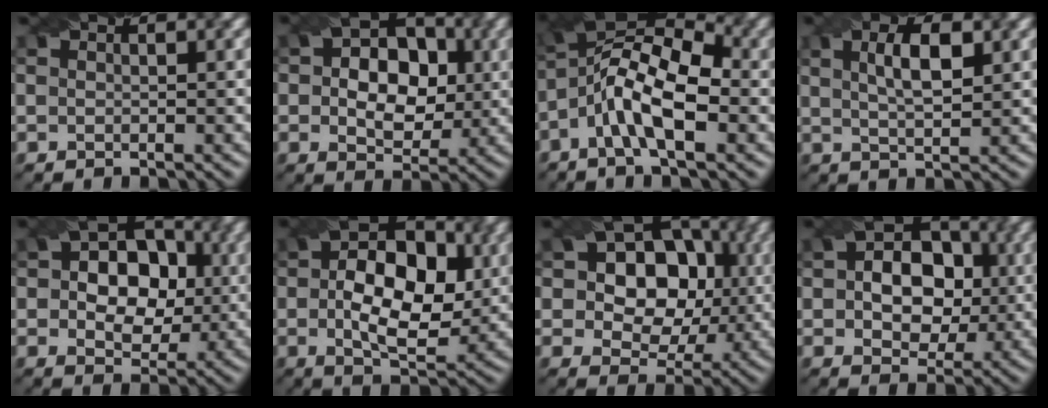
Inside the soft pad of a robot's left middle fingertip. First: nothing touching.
{"total": 7.9, "force": [0.6, 5.8, 5.3], "torque": [-0.071, 0.006, 0.002]}
{"total": 8.5, "force": [-1.6, 3.3, 7.6], "torque": [-0.146, 0.027, -0.044]}
{"total": 4.1, "force": [1.4, 1.4, 3.6], "torque": [-0.067, 0.005, 0.026]}
{"total": 8.6, "force": [0.8, 6.4, 5.7], "torque": [-0.069, 0.013, 0.003]}
{"total": 9.8, "force": [0.4, 5.8, 7.9], "torque": [-0.130, 0.006, -0.001]}
{"total": 11.1, "force": [2.4, 8.5, 6.8], "torque": [-0.091, 0.037, 0.015]}
{"total": 8.0, "force": [0.5, 5.8, 5.4], "torque": [-0.069, 0.010, -0.002]}